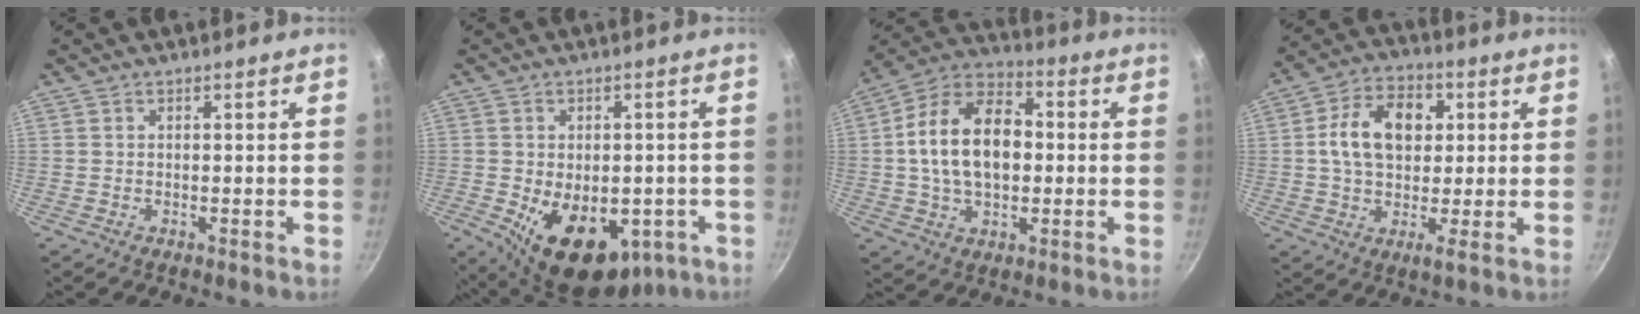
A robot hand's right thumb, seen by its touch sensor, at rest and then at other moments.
{"total": 16.0, "force": [-4.9, 10.1, 11.4], "torque": [-0.136, -0.005, -0.048]}
{"total": 17.1, "force": [0.5, 11.1, 13.0], "torque": [-0.196, 0.030, -0.006]}
{"total": 13.3, "force": [2.5, 8.8, 9.7], "torque": [-0.139, 0.007, 0.024]}